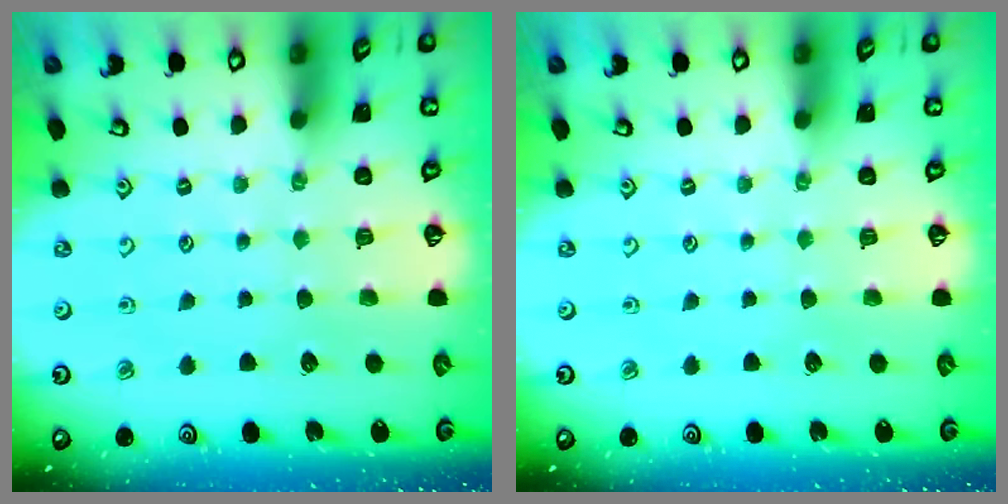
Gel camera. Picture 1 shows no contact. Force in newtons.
{"total": 0.0}